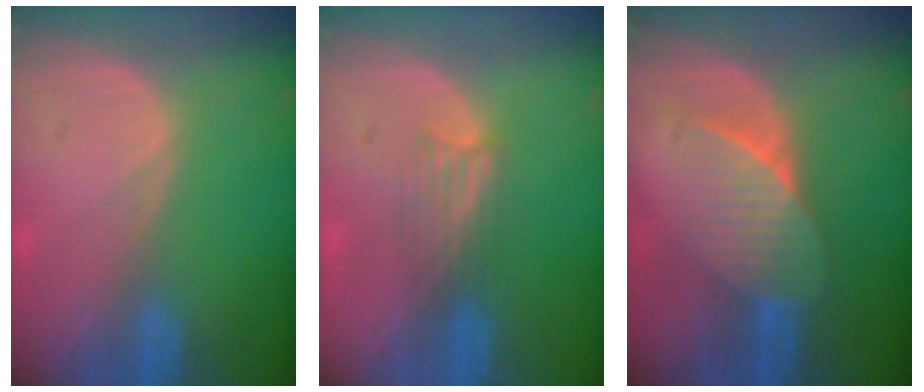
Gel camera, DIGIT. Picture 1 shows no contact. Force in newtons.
{"total": 3.1, "press": 2.8, "slide": 1.3}
{"total": 6.6, "press": 6.1, "slide": 2.5}